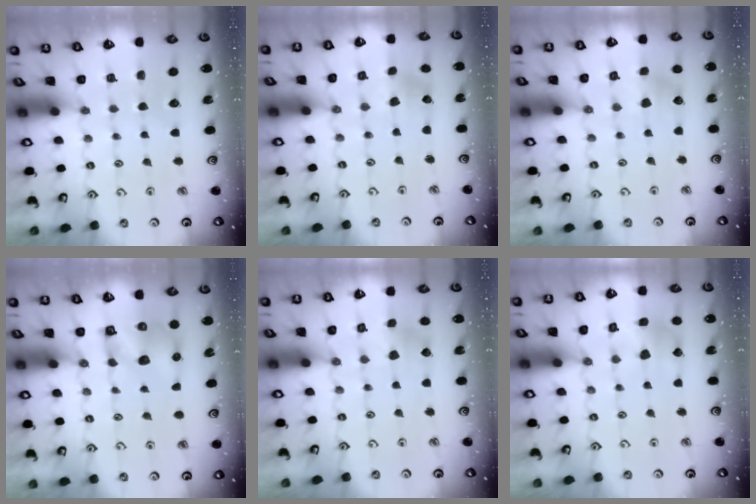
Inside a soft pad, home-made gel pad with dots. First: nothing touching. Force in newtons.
{"total": 2.6, "press": 2.6, "slide": 0.2}
{"total": 3.2, "press": 3.1, "slide": 0.5}
{"total": 6.0, "press": 6.0, "slide": 0.7}
{"total": 3.1, "press": 3.1, "slide": 0.6}
{"total": 7.8, "press": 7.7, "slide": 1.0}